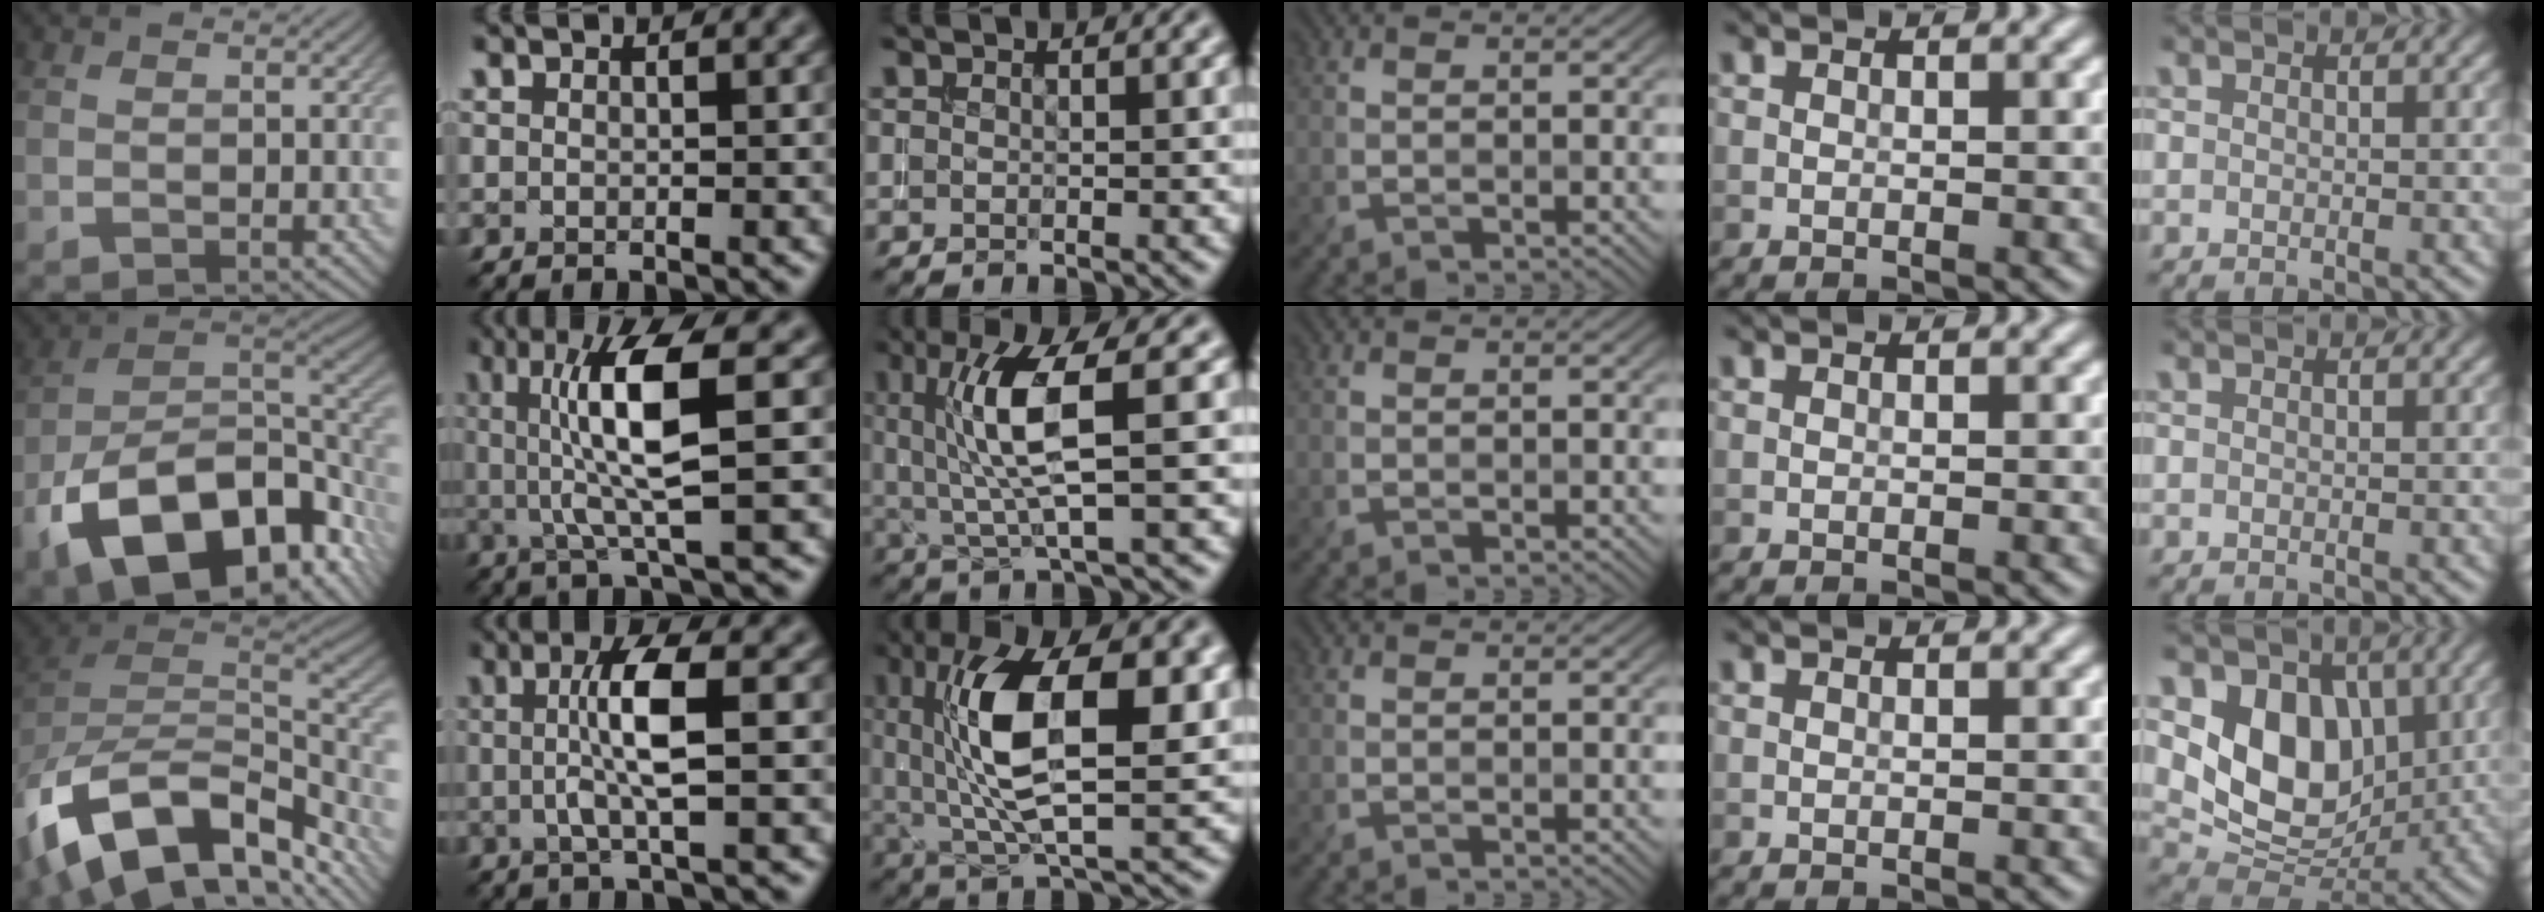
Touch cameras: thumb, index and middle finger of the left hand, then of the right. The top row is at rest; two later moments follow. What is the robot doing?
{"motion": "insert", "object": "drawer"}